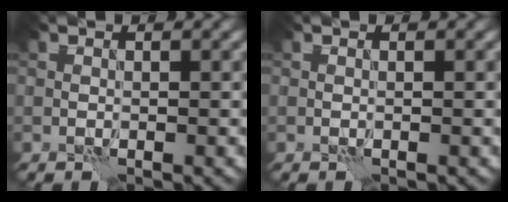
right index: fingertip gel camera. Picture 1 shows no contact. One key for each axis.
{"total": 0.0}